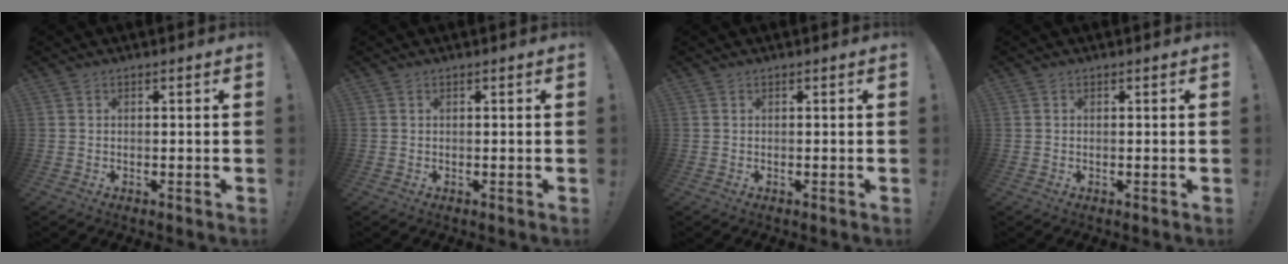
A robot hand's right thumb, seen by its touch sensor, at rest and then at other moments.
{"total": 0.0}
{"total": 0.0}
{"total": 0.0}